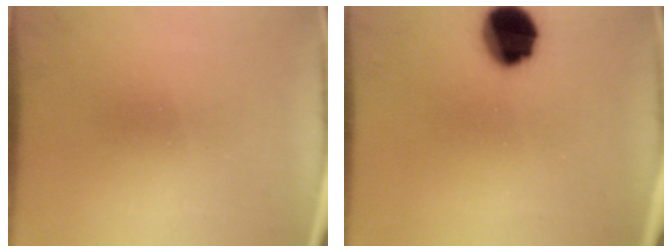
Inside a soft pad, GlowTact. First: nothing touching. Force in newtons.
{"total": 12.1}